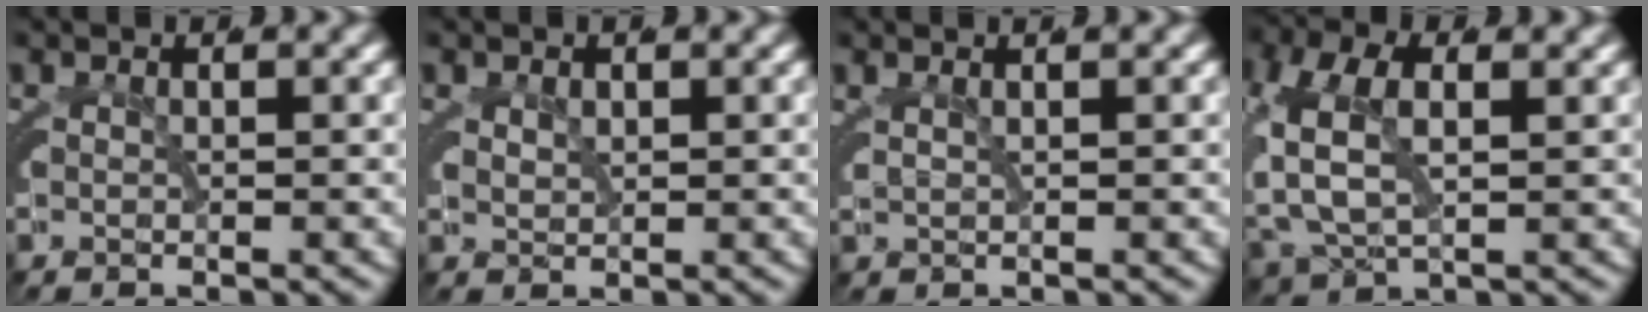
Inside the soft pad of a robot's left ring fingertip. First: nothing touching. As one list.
[{"total": 1.1, "force": [0.3, 1.0, 0.2], "torque": [-0.008, -0.006, 0.007]}, {"total": 0.9, "force": [0.6, 0.4, 0.5], "torque": [-0.017, 0.001, 0.011]}, {"total": 4.7, "force": [0.0, 3.7, 2.9], "torque": [-0.097, -0.020, 0.008]}]